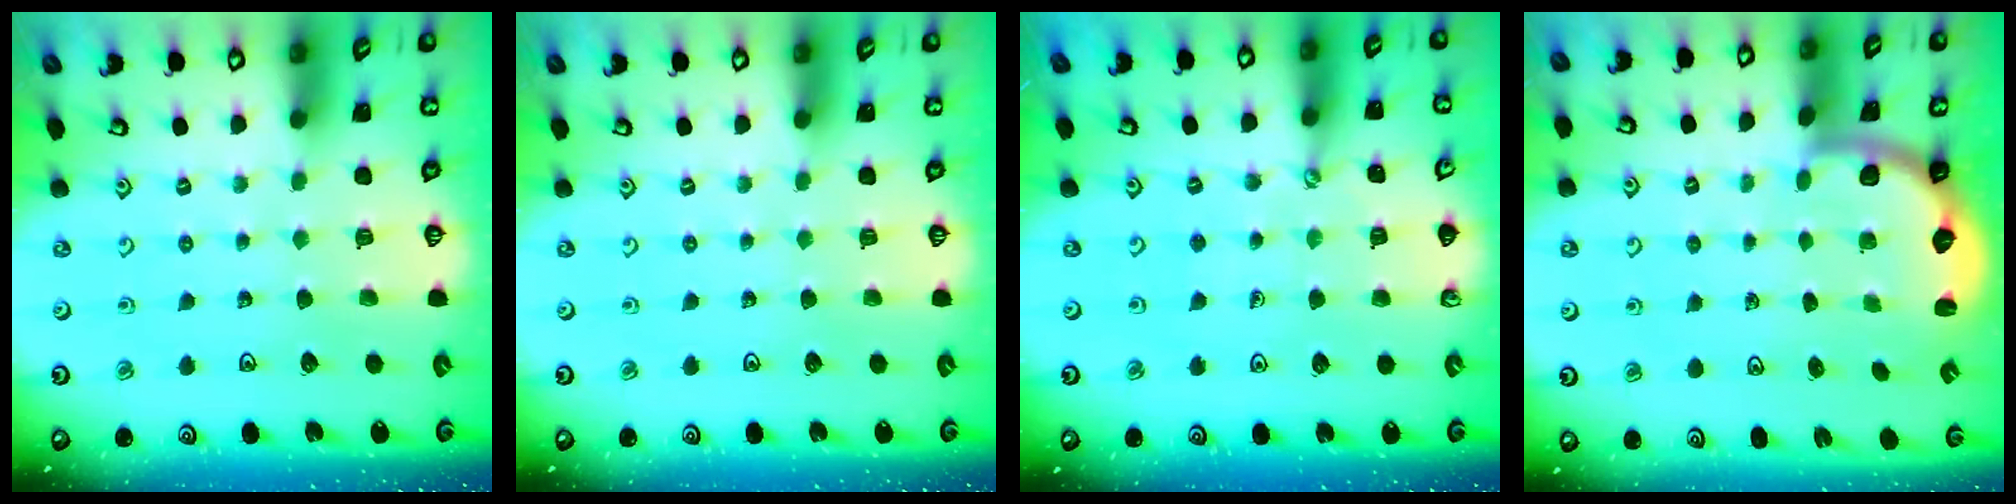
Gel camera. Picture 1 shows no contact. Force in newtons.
{"total": 0.0}
{"total": 1.6, "press": 1.6, "slide": 0.5}
{"total": 2.6, "press": 2.3, "slide": 1.2}